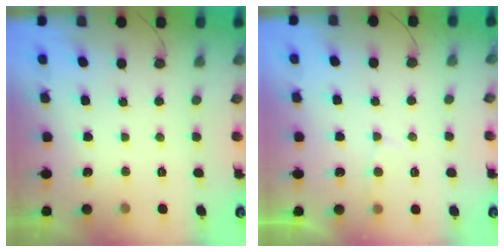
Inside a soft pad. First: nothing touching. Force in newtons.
{"total": 3.0, "press": 3.0, "slide": 0.4}